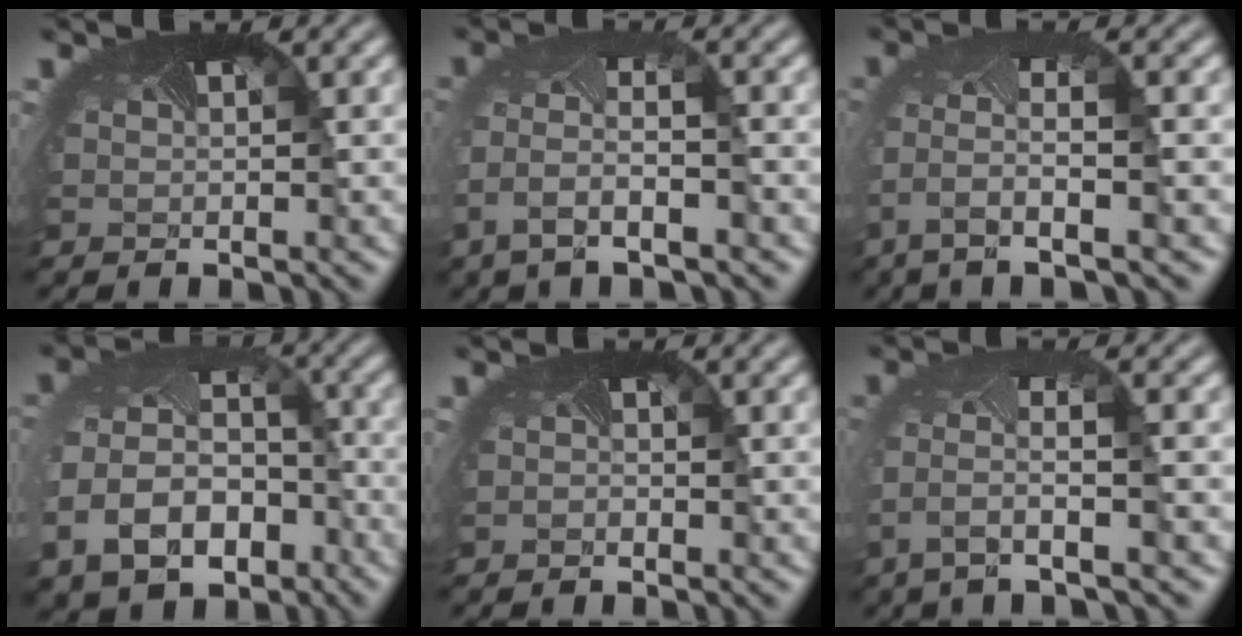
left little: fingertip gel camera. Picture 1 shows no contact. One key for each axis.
{"total": 4.2, "fx": -2.3, "fy": 1.4, "fz": 3.2, "tx": -0.102, "ty": -0.013, "tz": -0.043}
{"total": 4.4, "fx": -2.3, "fy": 1.1, "fz": 3.6, "tx": -0.109, "ty": -0.013, "tz": -0.045}
{"total": 8.5, "fx": -4.2, "fy": 6.1, "fz": 4.2, "tx": -0.116, "ty": -0.041, "tz": -0.059}
{"total": 0.7, "fx": -0.5, "fy": -0.2, "fz": -0.5, "tx": -0.004, "ty": -0.006, "tz": -0.007}
{"total": 3.2, "fx": -1.5, "fy": 0.4, "fz": 2.8, "tx": -0.085, "ty": -0.010, "tz": -0.029}